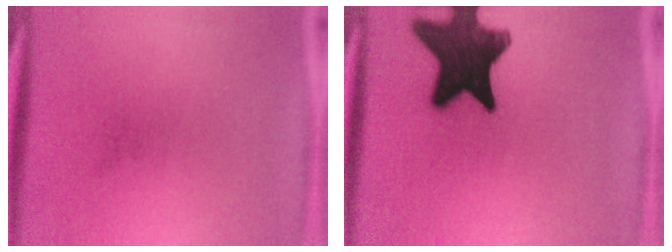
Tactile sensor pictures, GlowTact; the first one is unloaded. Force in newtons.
{"total": 16.3}